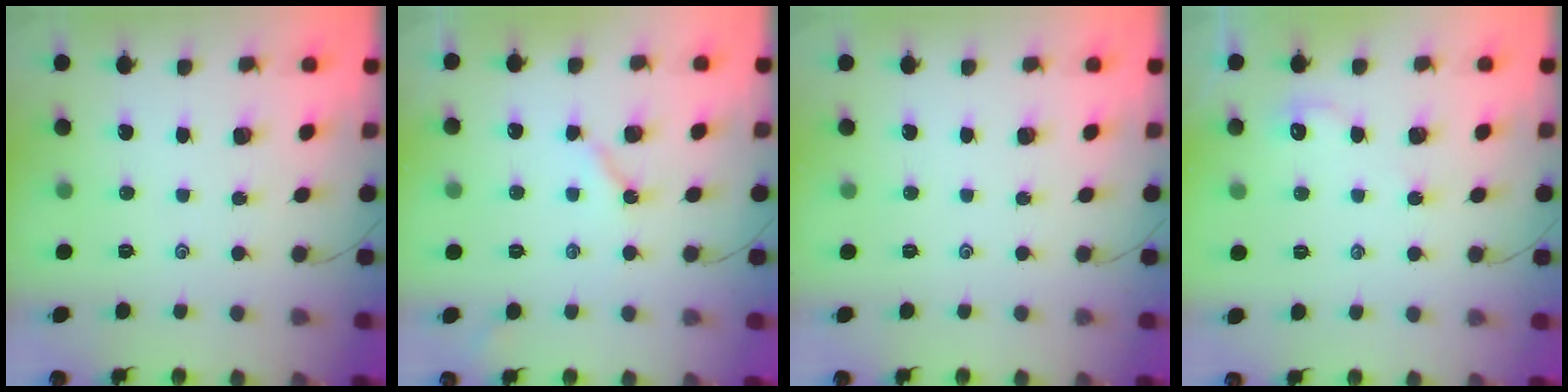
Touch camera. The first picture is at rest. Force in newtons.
{"total": 4.0, "press": 4.0, "slide": 0.2}
{"total": 0.0}
{"total": 1.8, "press": 1.8, "slide": 0.3}